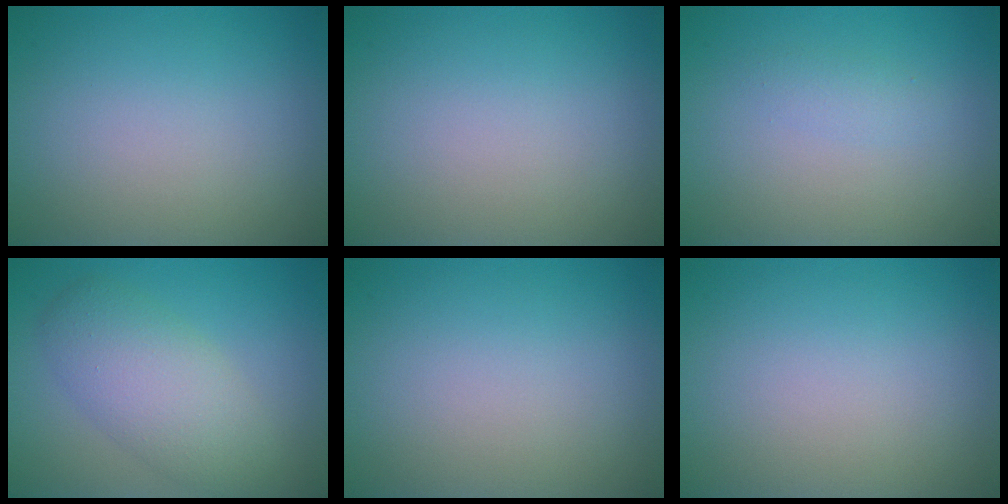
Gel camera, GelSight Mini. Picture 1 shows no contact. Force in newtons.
{"total": 0.0}
{"total": 1.1, "press": 1.1, "slide": 0.1}
{"total": 5.3, "press": 5.3, "slide": 0.3}
{"total": 0.0}
{"total": 0.0}